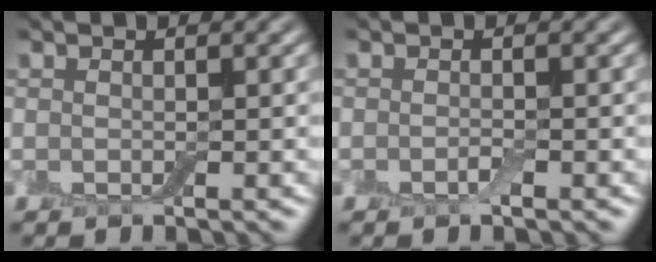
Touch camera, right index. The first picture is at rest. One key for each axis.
{"total": 0.7, "fx": -0.4, "fy": 0.2, "fz": 0.5, "tx": -0.012, "ty": 0.000, "tz": -0.007}